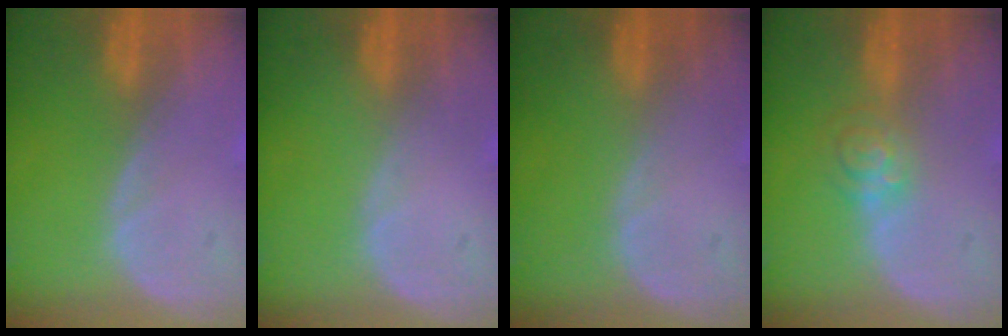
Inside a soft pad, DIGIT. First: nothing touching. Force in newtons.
{"total": 0.0}
{"total": 0.0}
{"total": 4.1, "press": 3.7, "slide": 1.7}